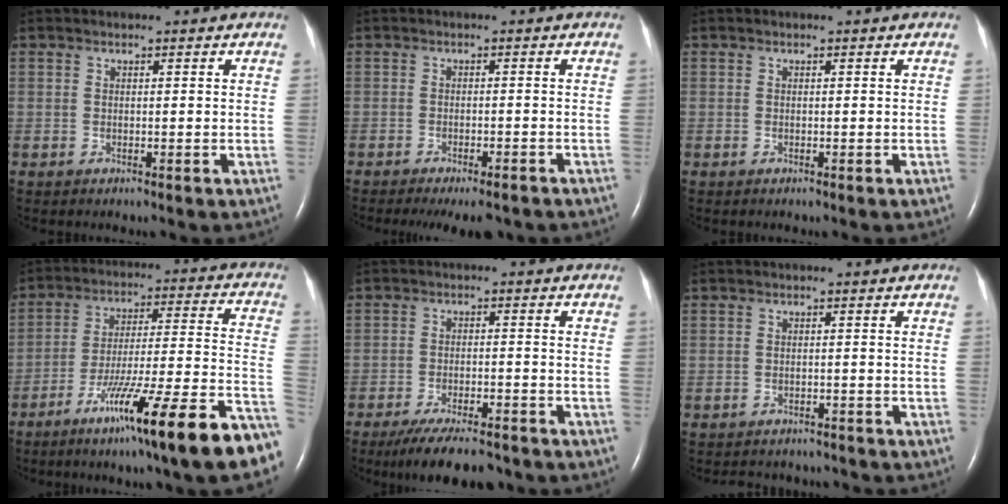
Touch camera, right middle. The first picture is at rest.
{"total": 8.2, "force": [-6.8, 2.0, 4.1], "torque": [-0.047, -0.012, -0.089]}
{"total": 0.0}
{"total": 23.1, "force": [-14.9, 0.1, 17.6], "torque": [-0.197, -0.014, -0.238]}
{"total": 11.0, "force": [-9.4, 2.2, 5.2], "torque": [-0.083, -0.015, -0.143]}
{"total": 5.8, "force": [-5.6, 1.7, 0.6], "torque": [-0.007, -0.002, -0.064]}